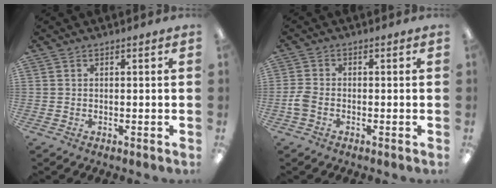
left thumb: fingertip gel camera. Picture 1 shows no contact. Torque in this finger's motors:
{"motor_torque": [-0.03, 0.04, -0.02, -0.02, 0.00]}